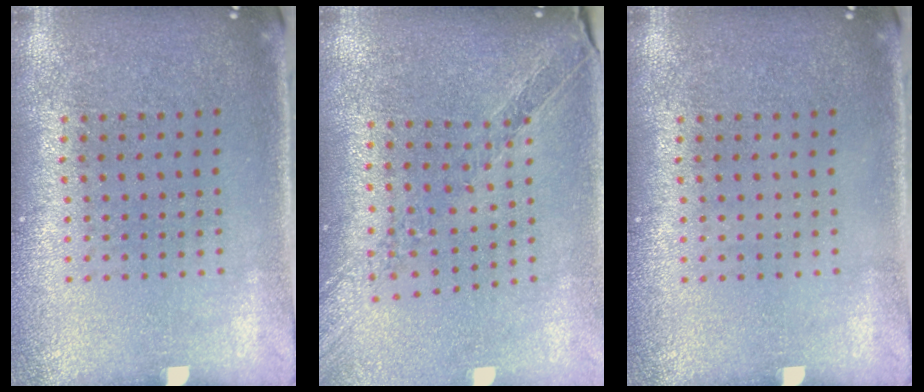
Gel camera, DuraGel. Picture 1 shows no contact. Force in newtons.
{"total": 1.2, "press": 1.2, "slide": 0.2}
{"total": 0.0}